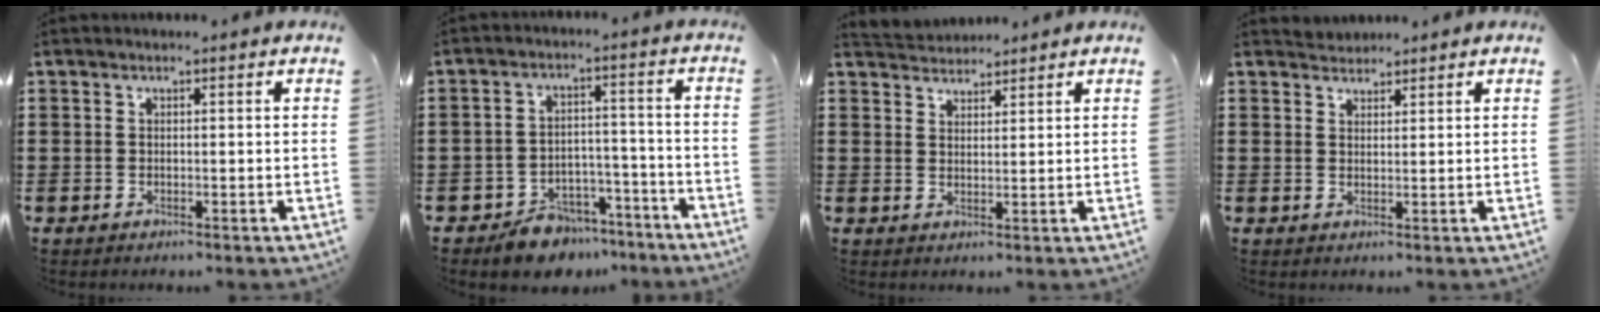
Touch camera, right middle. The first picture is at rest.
{"total": 6.0, "force": [-5.7, 2.0, 0.7], "torque": [-0.009, 0.023, -0.110]}
{"total": 2.4, "force": [2.3, 0.5, -0.5], "torque": [0.001, -0.005, 0.044]}
{"total": 1.2, "force": [1.0, 0.3, -0.6], "torque": [0.006, 0.004, 0.021]}